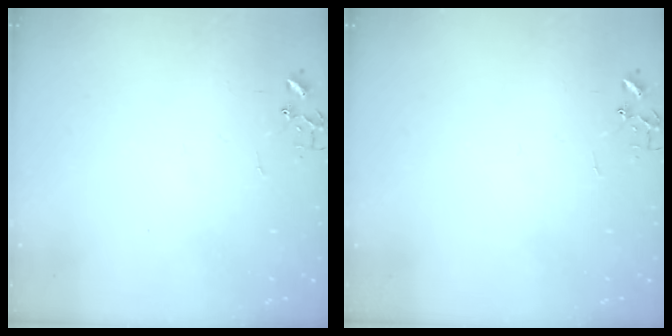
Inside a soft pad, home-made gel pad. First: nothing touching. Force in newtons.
{"total": 0.0}